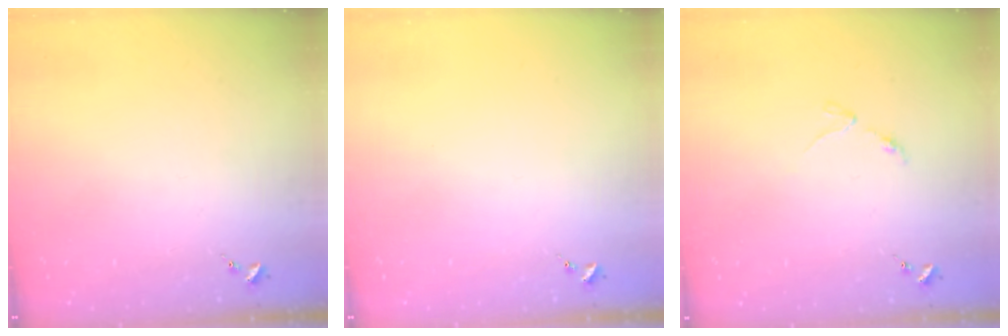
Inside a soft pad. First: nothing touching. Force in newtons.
{"total": 0.0}
{"total": 2.9, "press": 2.8, "slide": 0.4}